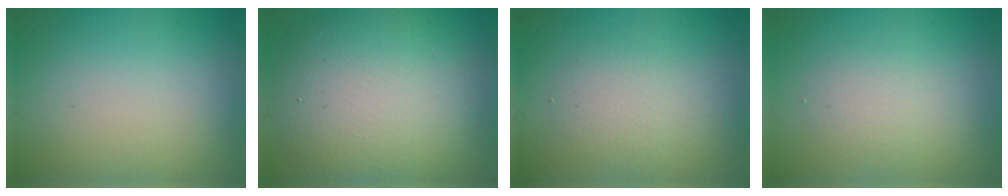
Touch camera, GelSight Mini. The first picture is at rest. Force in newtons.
{"total": 9.3, "press": 9.3, "slide": 1.0}
{"total": 2.2, "press": 2.2, "slide": 0.1}
{"total": 1.9, "press": 1.9, "slide": 0.0}